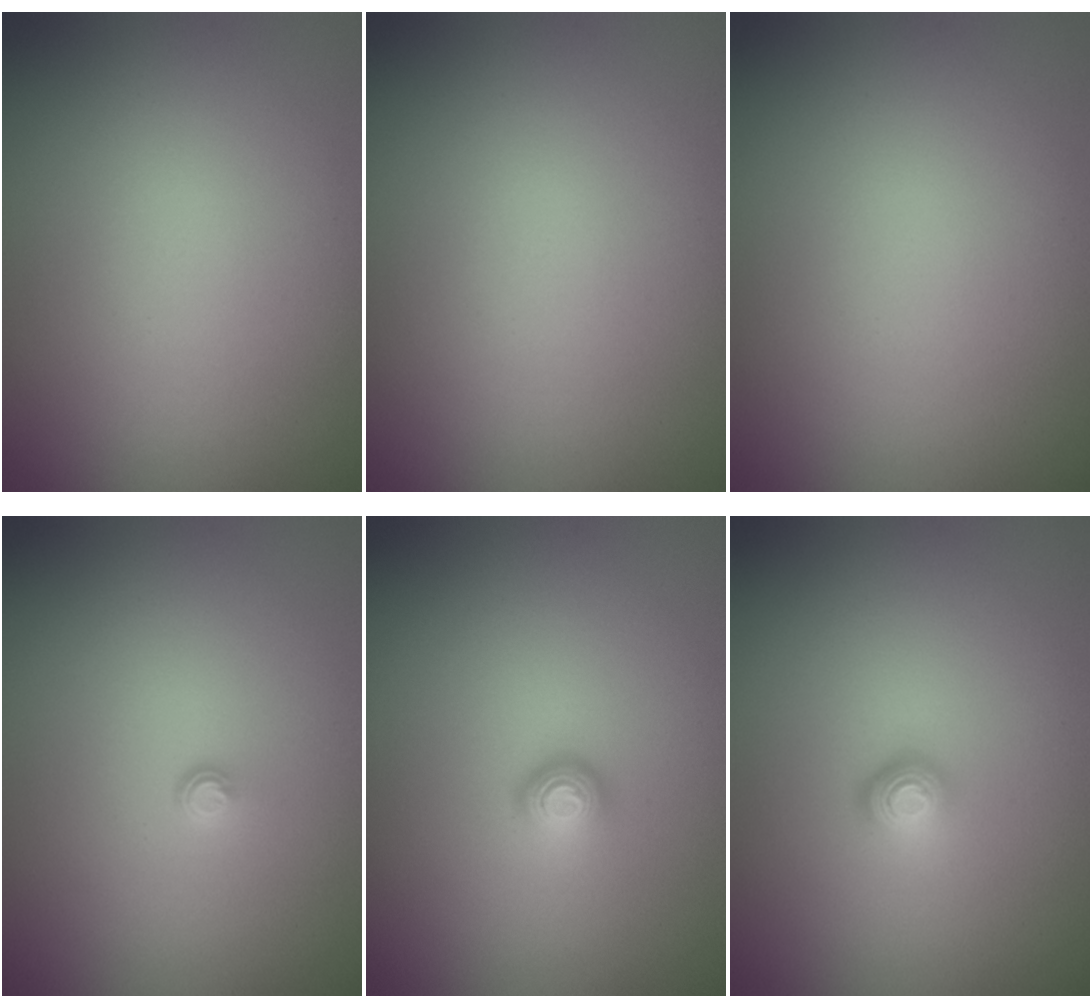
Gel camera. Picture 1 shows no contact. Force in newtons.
{"total": 0.0}
{"total": 0.0}
{"total": 0.7, "press": 0.4, "slide": 0.6}
{"total": 1.4, "press": 1.1, "slide": 1.0}
{"total": 1.6, "press": 1.0, "slide": 1.3}